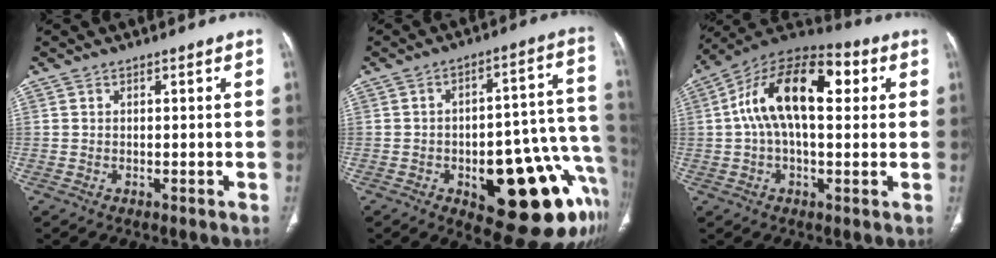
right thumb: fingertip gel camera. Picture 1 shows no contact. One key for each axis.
{"total": 23.5, "fx": -8.8, "fy": 9.9, "fz": 19.4, "tx": -0.178, "ty": 0.059, "tz": -0.099}
{"total": 18.1, "fx": 3.6, "fy": 9.2, "fz": 15.2, "tx": -0.247, "ty": 0.040, "tz": 0.051}